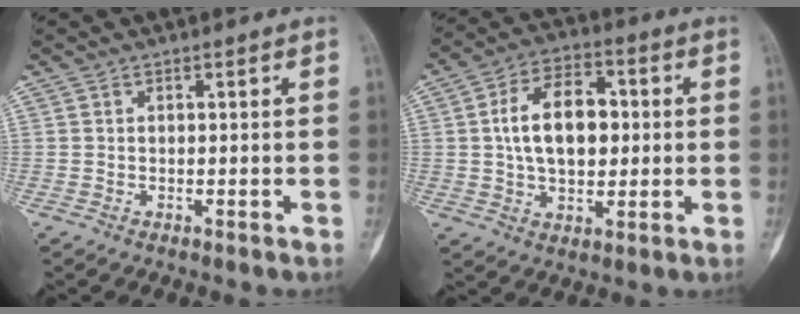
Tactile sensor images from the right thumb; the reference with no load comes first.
{"total": 13.7, "force": [1.3, 8.4, 10.7], "torque": [-0.160, 0.014, 0.019]}